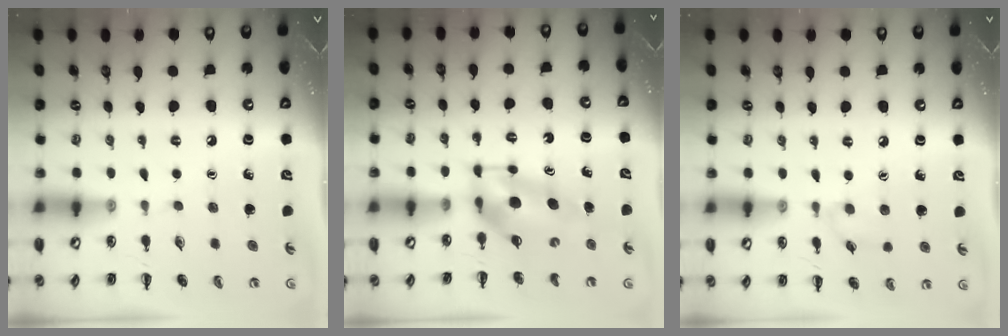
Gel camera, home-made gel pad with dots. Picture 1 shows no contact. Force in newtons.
{"total": 5.8, "press": 5.7, "slide": 0.8}
{"total": 5.9, "press": 5.6, "slide": 2.1}